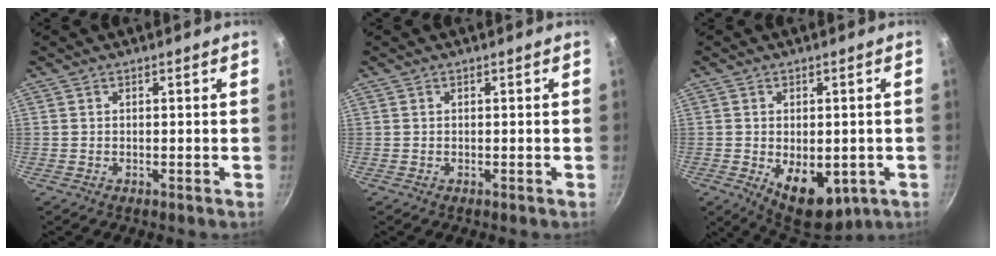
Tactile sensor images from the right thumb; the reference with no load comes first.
{"total": 0.0}
{"total": 11.2, "force": [-2.8, 6.6, 8.6], "torque": [-0.092, -0.011, -0.022]}